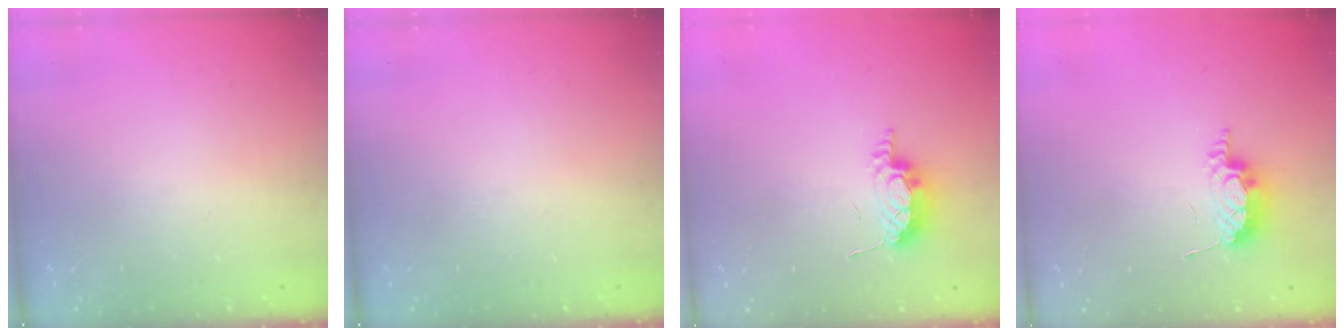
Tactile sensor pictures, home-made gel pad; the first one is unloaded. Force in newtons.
{"total": 0.0}
{"total": 10.4, "press": 8.5, "slide": 6.0}
{"total": 10.4, "press": 8.5, "slide": 6.0}